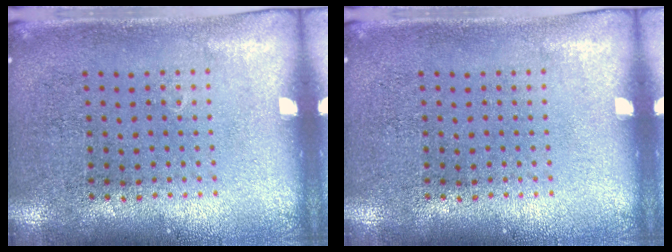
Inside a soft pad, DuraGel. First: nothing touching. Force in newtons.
{"total": 0.0}